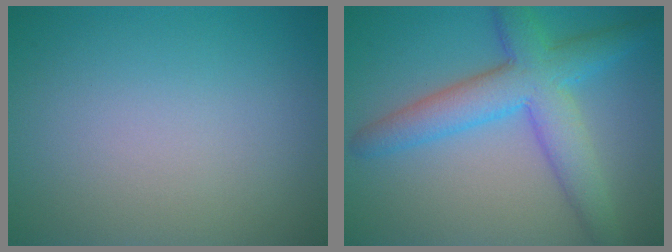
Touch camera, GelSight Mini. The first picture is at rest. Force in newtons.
{"total": 6.5, "press": 6.5, "slide": 0.1}